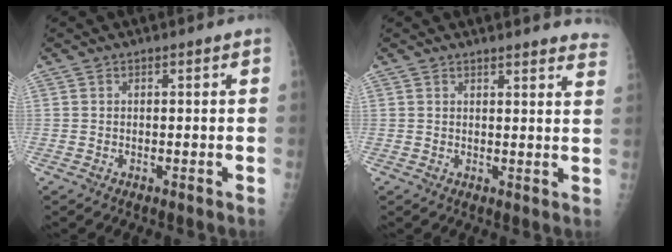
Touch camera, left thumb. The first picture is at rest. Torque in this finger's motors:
{"motor_torque": [-0.04, -0.17, -0.26, -0.16, 0.05]}